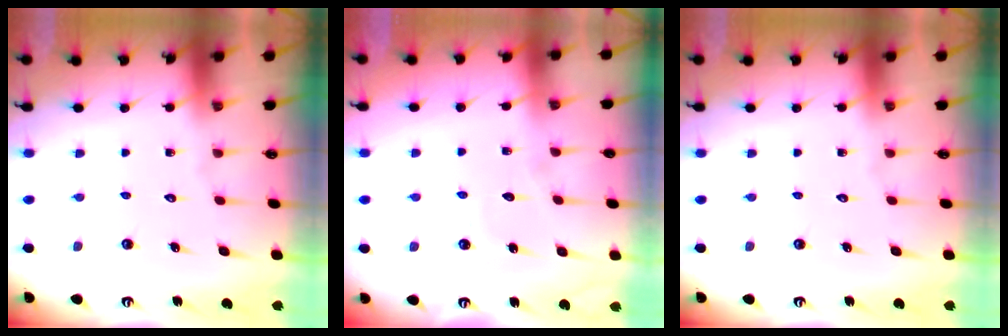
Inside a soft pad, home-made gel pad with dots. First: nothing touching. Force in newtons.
{"total": 3.7, "press": 3.7, "slide": 0.3}
{"total": 0.0}